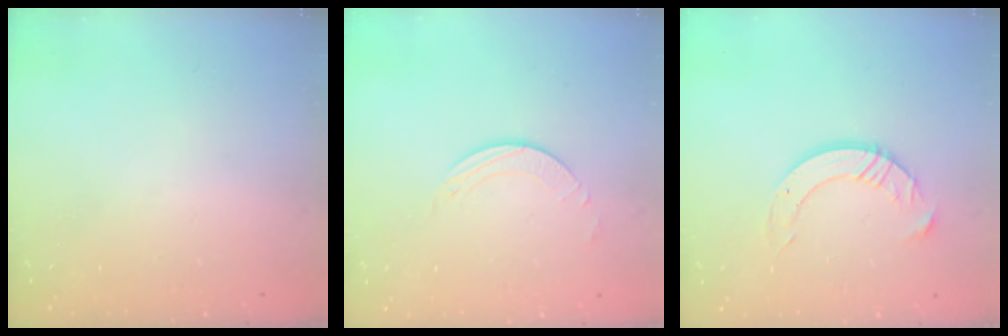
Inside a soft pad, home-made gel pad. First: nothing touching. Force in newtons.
{"total": 2.0, "press": 1.9, "slide": 0.3}
{"total": 9.2, "press": 9.2, "slide": 0.7}